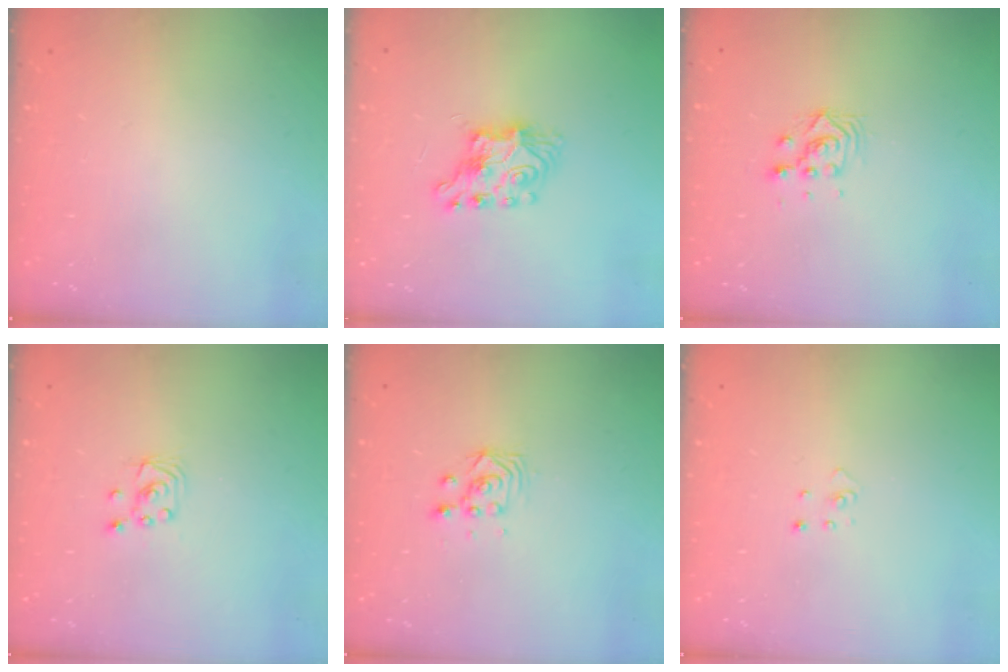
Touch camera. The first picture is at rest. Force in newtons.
{"total": 8.2, "press": 8.1, "slide": 0.8}
{"total": 4.8, "press": 4.8, "slide": 0.1}
{"total": 2.7, "press": 2.7, "slide": 0.2}
{"total": 2.9, "press": 2.9, "slide": 0.4}
{"total": 2.2, "press": 2.2, "slide": 0.2}